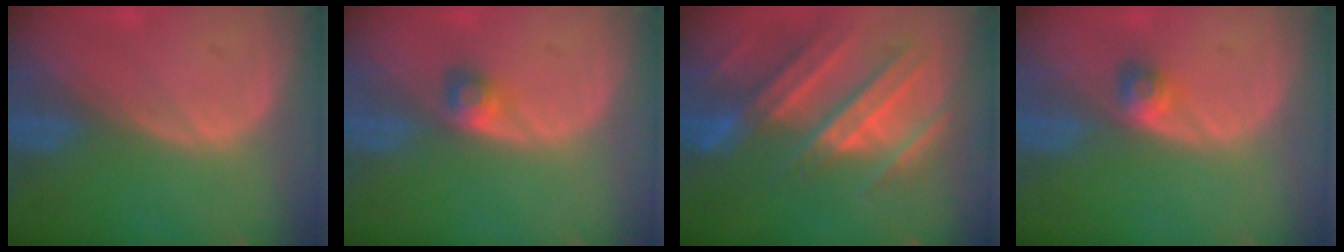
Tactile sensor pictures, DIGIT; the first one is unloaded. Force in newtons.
{"total": 2.5, "press": 2.4, "slide": 0.7}
{"total": 10.8, "press": 9.7, "slide": 4.7}
{"total": 2.5, "press": 2.2, "slide": 1.2}